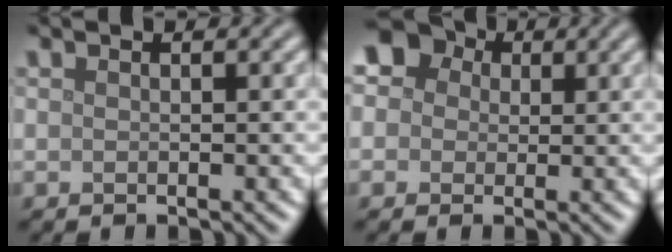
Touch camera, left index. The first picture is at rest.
{"total": 8.2, "force": [2.9, 6.7, 3.6], "torque": [-0.065, 0.038, 0.010]}